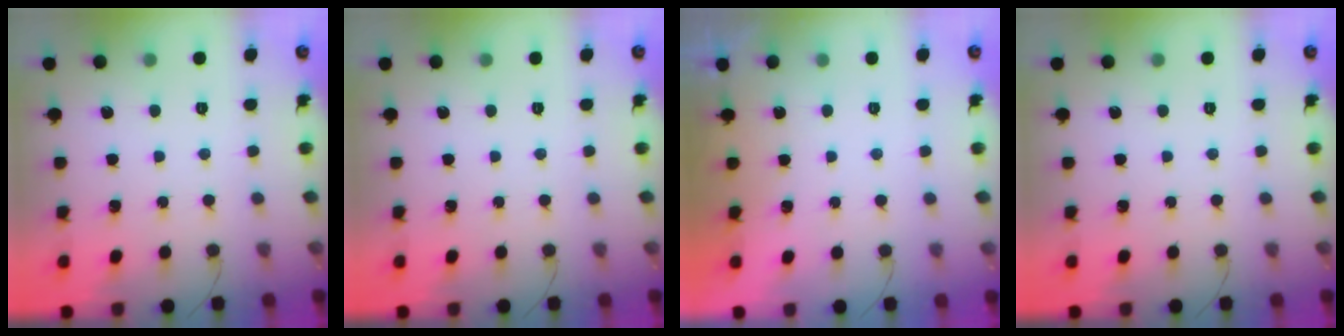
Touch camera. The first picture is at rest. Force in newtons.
{"total": 0.0}
{"total": 0.0}
{"total": 0.0}